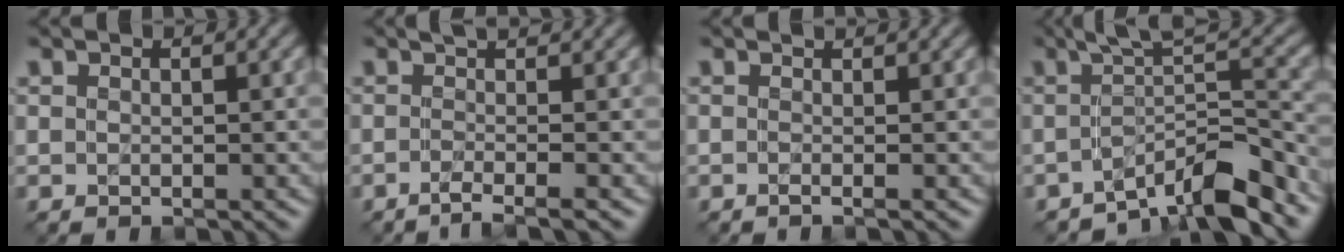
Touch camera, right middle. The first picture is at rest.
{"total": 3.7, "force": [-0.8, 1.0, 3.4], "torque": [-0.033, -0.003, -0.026]}
{"total": 1.6, "force": [0.1, 0.6, 1.5], "torque": [-0.022, -0.006, -0.015]}
{"total": 6.6, "force": [-3.7, 1.4, 5.3], "torque": [-0.065, 0.010, -0.066]}